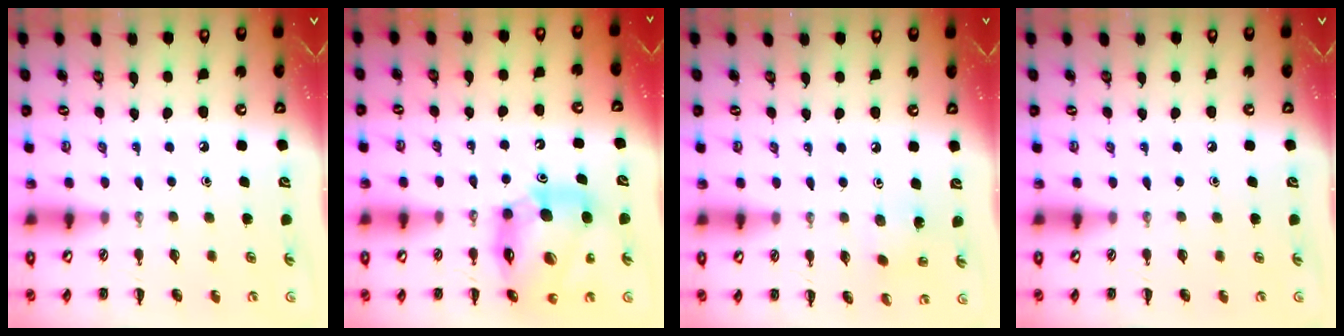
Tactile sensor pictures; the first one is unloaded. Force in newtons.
{"total": 16.4, "press": 15.7, "slide": 4.8}
{"total": 2.1, "press": 2.0, "slide": 0.8}
{"total": 0.0}